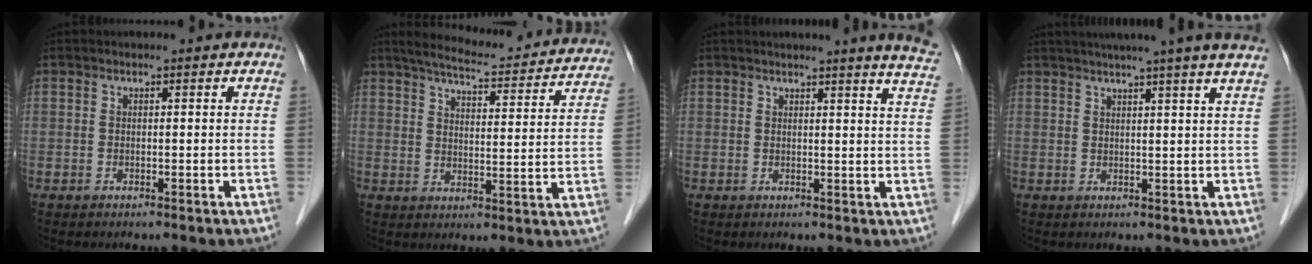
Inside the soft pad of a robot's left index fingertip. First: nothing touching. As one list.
[{"total": 20.8, "force": [18.9, 3.2, 8.0], "torque": [-0.111, -0.012, 0.231]}, {"total": 8.5, "force": [7.6, -0.6, 3.7], "torque": [-0.034, -0.034, 0.060]}, {"total": 12.6, "force": [10.4, -1.5, 7.0], "torque": [-0.106, 0.008, 0.117]}]